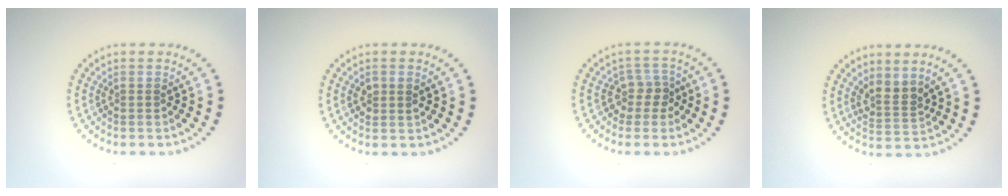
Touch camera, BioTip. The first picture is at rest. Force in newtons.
{"total": 1.4, "press": 1.4, "slide": 0.2}
{"total": 2.2, "press": 1.7, "slide": 1.4}
{"total": 2.4, "press": 1.8, "slide": 1.6}